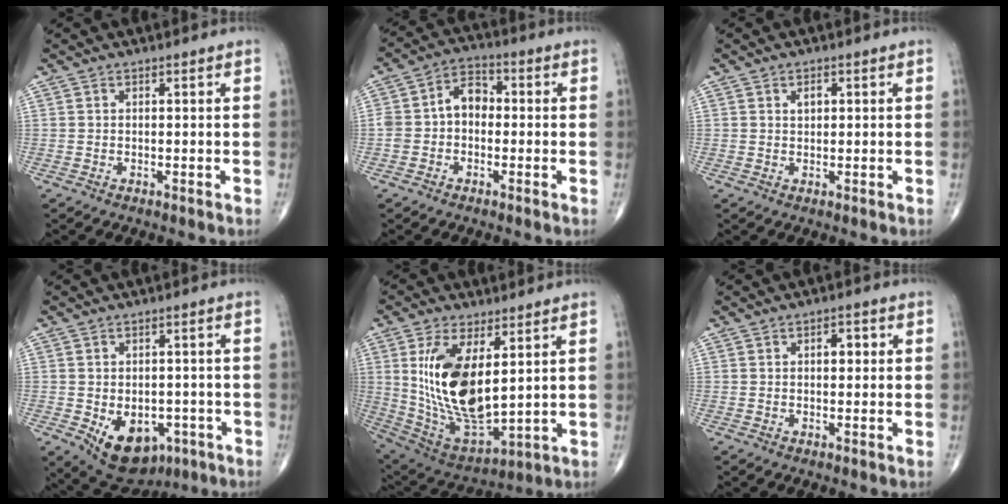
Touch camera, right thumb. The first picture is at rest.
{"total": 6.9, "force": [-0.5, 5.1, 4.6], "torque": [-0.060, 0.029, -0.023]}
{"total": 1.6, "force": [0.5, 1.0, 1.1], "torque": [-0.012, -0.001, 0.008]}
{"total": 11.7, "force": [-4.5, 7.8, 7.4], "torque": [-0.083, 0.008, -0.050]}
{"total": 18.4, "force": [3.9, 8.5, 15.8], "torque": [-0.291, -0.026, 0.094]}
{"total": 2.7, "force": [0.5, 1.6, 2.1], "torque": [-0.016, 0.007, 0.004]}